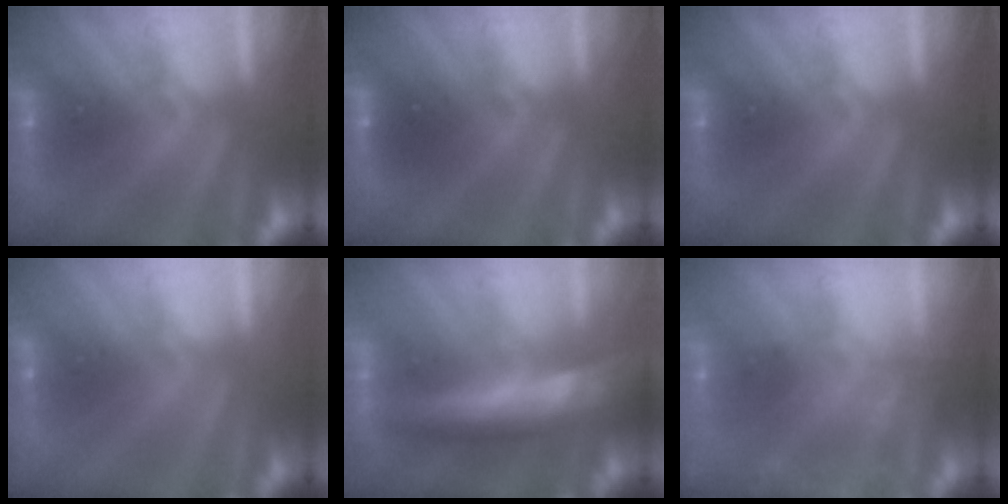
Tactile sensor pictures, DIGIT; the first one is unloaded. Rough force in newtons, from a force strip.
{"total": 2.8}
{"total": 0.0}
{"total": 2.7}
{"total": 7.7}
{"total": 7.6}